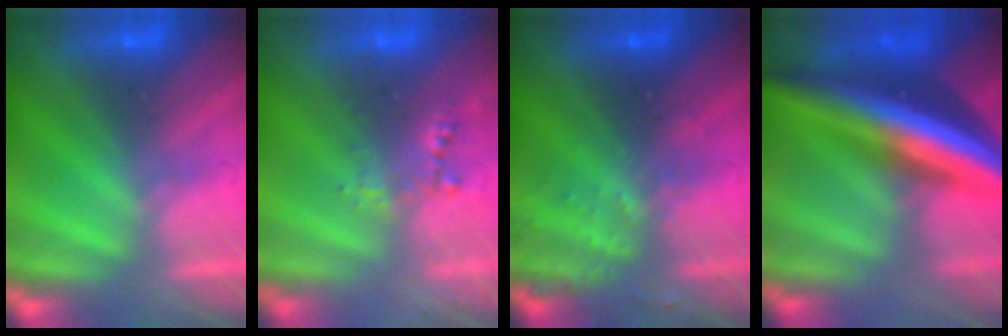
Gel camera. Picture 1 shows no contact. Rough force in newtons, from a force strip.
{"total": 2.4}
{"total": 3.2}
{"total": 5.6}